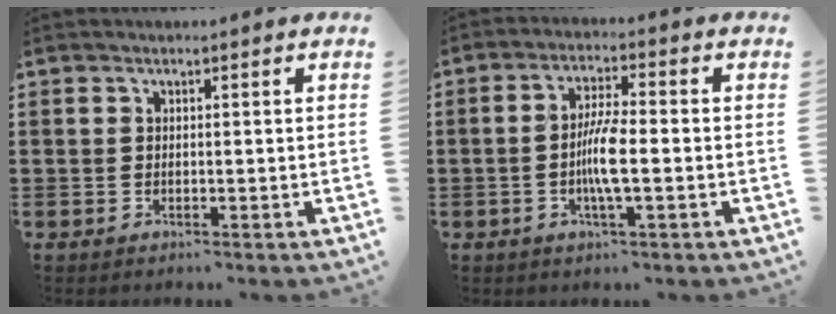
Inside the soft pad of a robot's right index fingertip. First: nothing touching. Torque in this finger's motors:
{"motor_torque": [0.71, 0.31, 0.27, 0.13]}